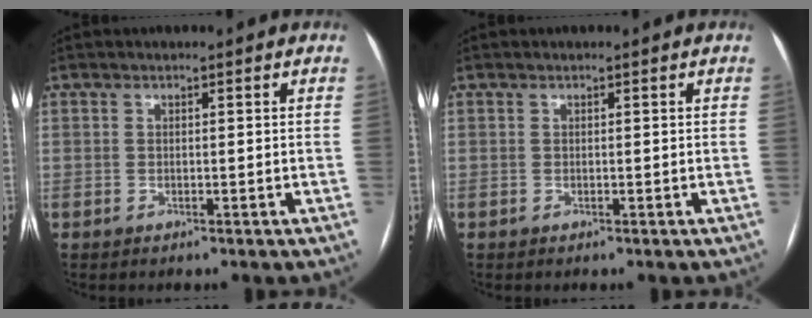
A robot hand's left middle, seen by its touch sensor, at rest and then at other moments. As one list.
[{"total": 0.0}]